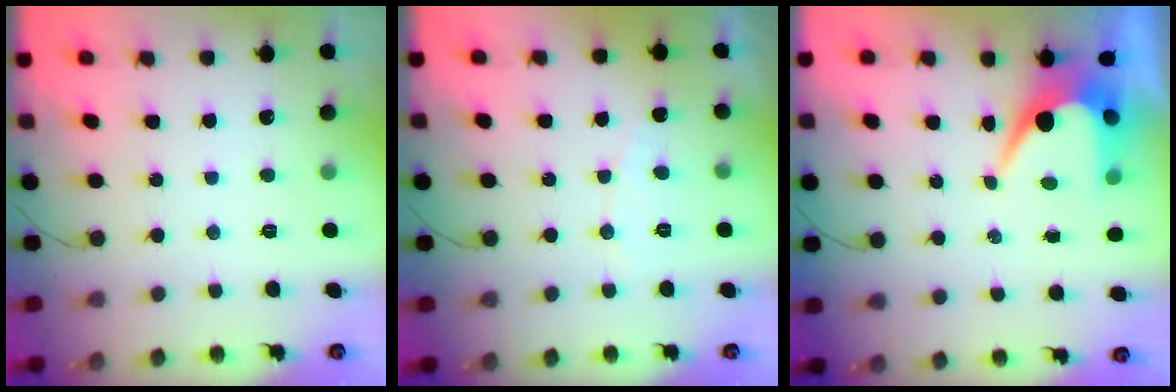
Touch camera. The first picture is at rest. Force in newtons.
{"total": 4.4, "press": 4.4, "slide": 0.3}
{"total": 7.6, "press": 7.5, "slide": 0.6}